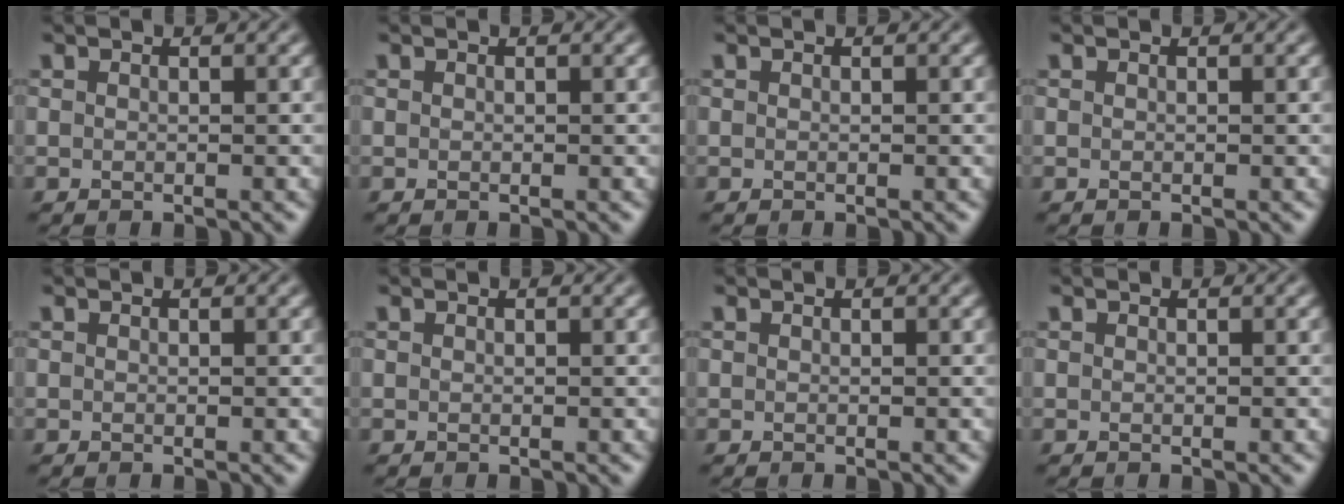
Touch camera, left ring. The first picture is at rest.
{"total": 0.0}
{"total": 0.0}
{"total": 0.0}
{"total": 0.0}
{"total": 0.0}
{"total": 0.0}
{"total": 0.0}